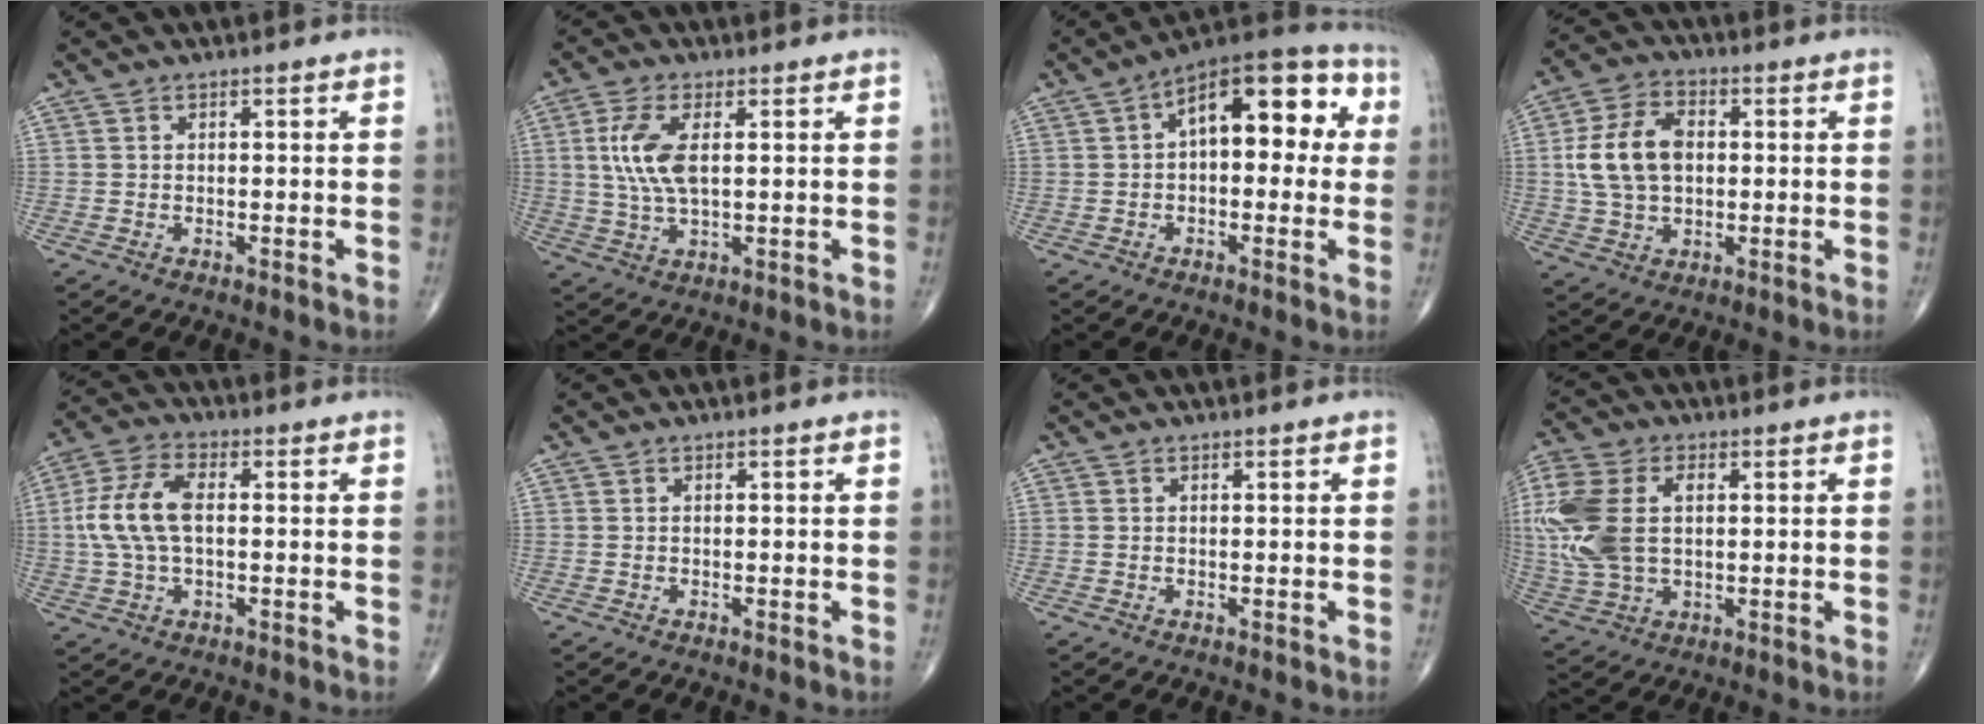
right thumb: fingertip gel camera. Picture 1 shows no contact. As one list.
[{"total": 8.2, "force": [1.5, 3.4, 7.3], "torque": [-0.170, -0.002, 0.032]}, {"total": 14.4, "force": [2.2, 7.5, 12.1], "torque": [-0.132, 0.041, 0.024]}, {"total": 11.8, "force": [1.0, 7.8, 8.8], "torque": [-0.160, 0.012, 0.019]}, {"total": 10.4, "force": [0.5, 5.4, 8.9], "torque": [-0.194, 0.019, 0.007]}, {"total": 0.0}, {"total": 0.0}, {"total": 16.6, "force": [1.8, 10.4, 12.8], "torque": [-0.312, 0.006, 0.039]}]